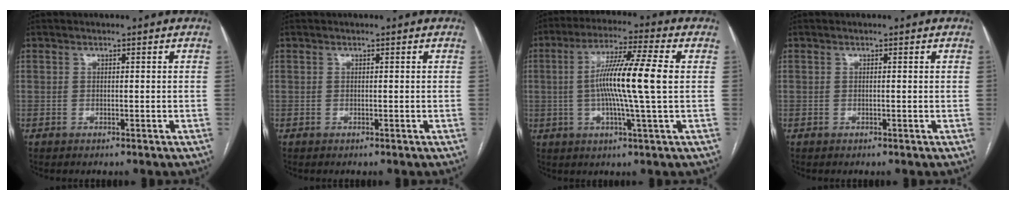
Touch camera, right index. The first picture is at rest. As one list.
[{"total": 0.0}, {"total": 12.0, "force": [0.4, -0.7, 12.0], "torque": [-0.221, 0.005, 0.001]}, {"total": 0.0}]